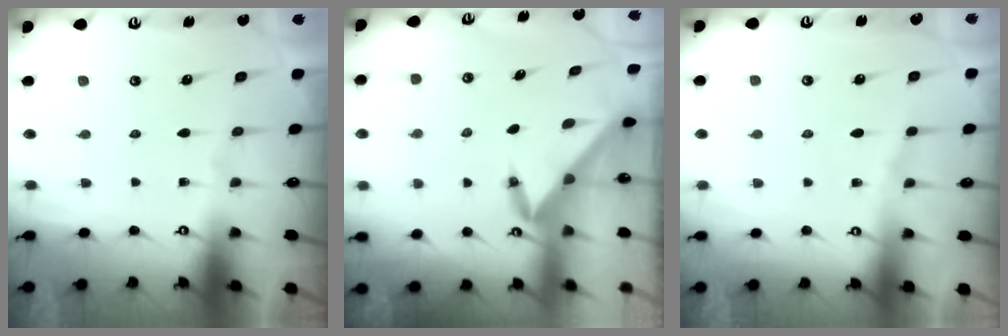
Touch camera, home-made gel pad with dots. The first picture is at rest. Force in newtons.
{"total": 3.6, "press": 3.5, "slide": 0.3}
{"total": 3.5, "press": 3.4, "slide": 0.7}